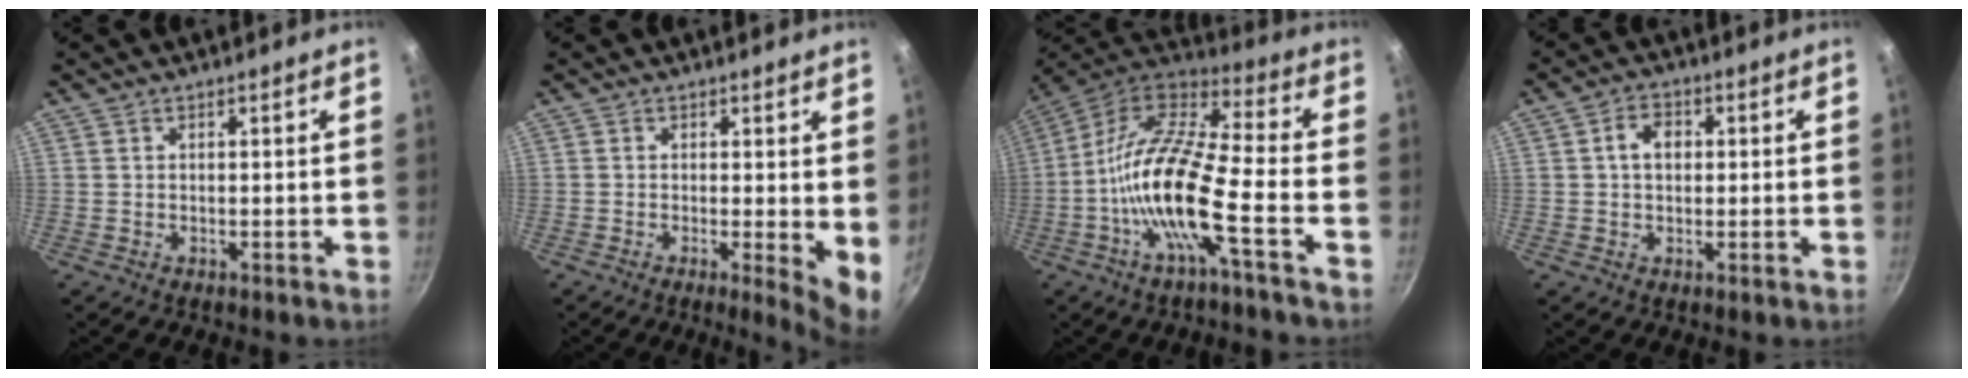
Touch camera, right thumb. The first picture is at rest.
{"total": 5.5, "force": [0.2, 1.4, 5.4], "torque": [-0.073, -0.018, 0.001]}
{"total": 17.6, "force": [-5.4, 4.0, 16.3], "torque": [-0.306, 0.044, -0.125]}
{"total": 4.8, "force": [0.7, 3.5, 3.2], "torque": [-0.035, 0.011, 0.004]}